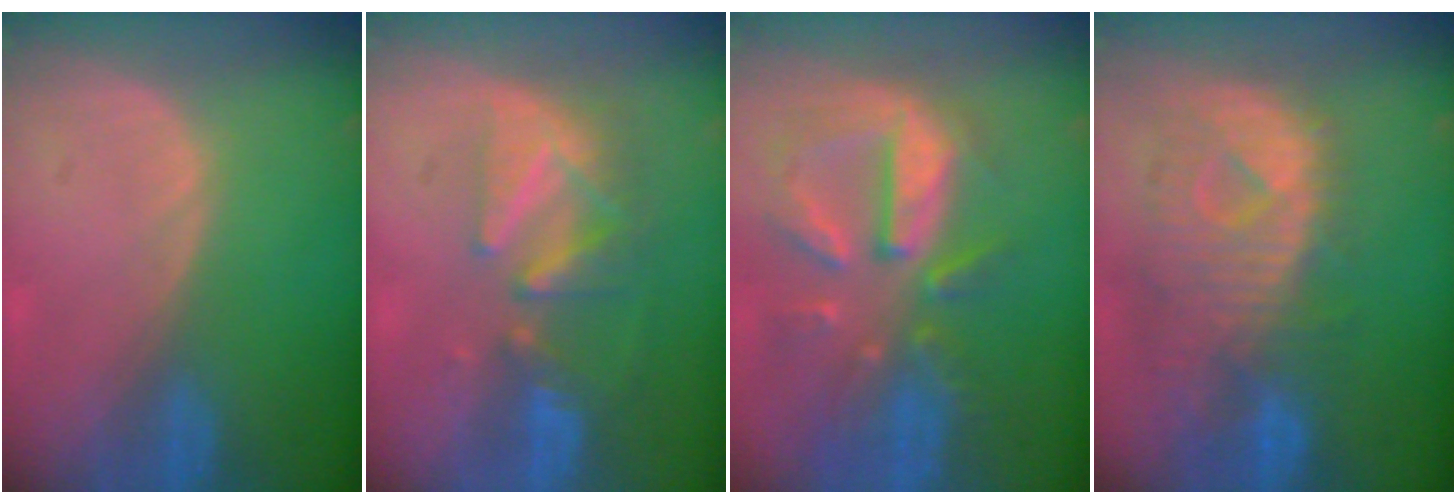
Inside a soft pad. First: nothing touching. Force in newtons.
{"total": 8.2, "press": 7.6, "slide": 3.1}
{"total": 10.8, "press": 9.5, "slide": 5.2}
{"total": 11.3, "press": 9.9, "slide": 5.4}